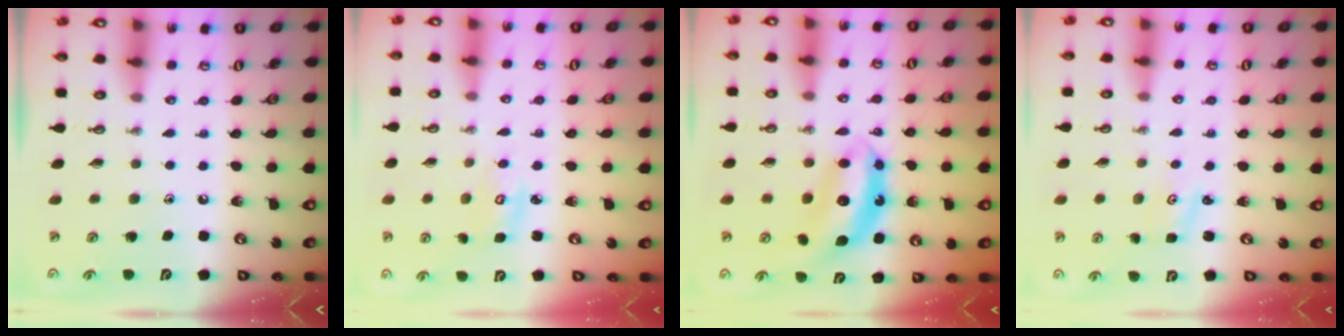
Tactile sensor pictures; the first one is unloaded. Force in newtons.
{"total": 3.6, "press": 3.6, "slide": 0.2}
{"total": 7.3, "press": 7.3, "slide": 0.2}
{"total": 1.3, "press": 1.3, "slide": 0.2}